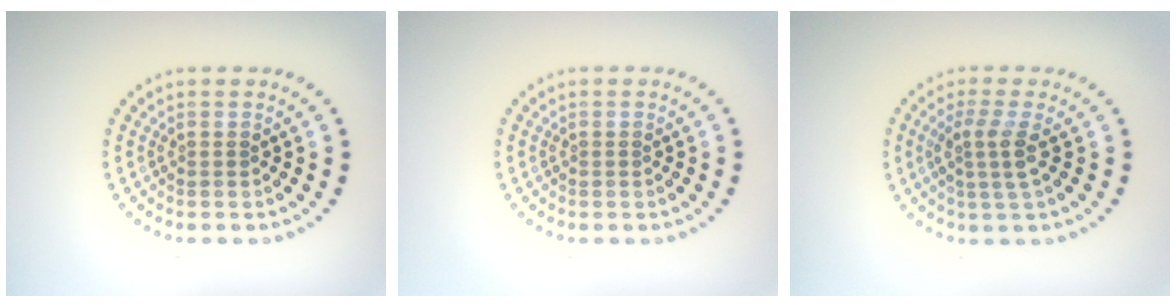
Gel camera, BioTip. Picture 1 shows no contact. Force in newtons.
{"total": 0.0}
{"total": 2.5, "press": 2.0, "slide": 1.6}